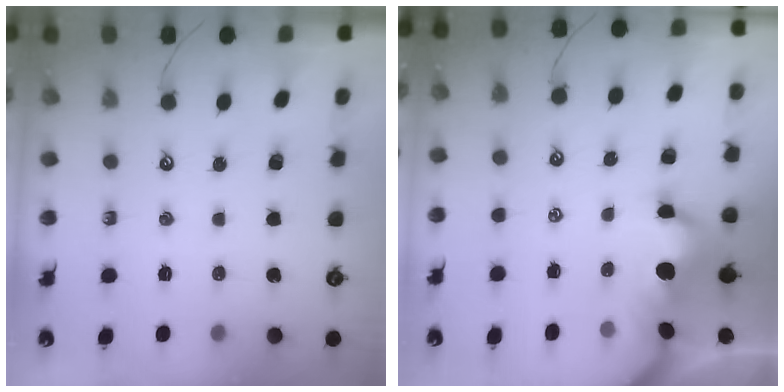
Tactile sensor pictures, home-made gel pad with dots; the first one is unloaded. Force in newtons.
{"total": 5.8, "press": 5.7, "slide": 1.1}